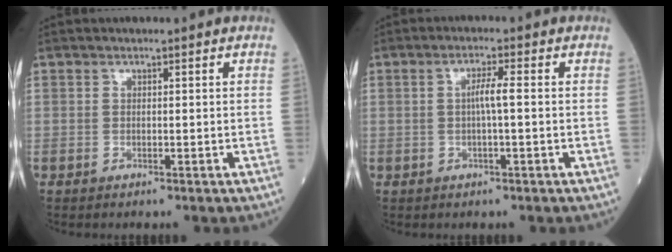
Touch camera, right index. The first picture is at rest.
{"total": 3.0, "force": [0.0, 0.2, 3.0], "torque": [-0.061, 0.003, 0.001]}